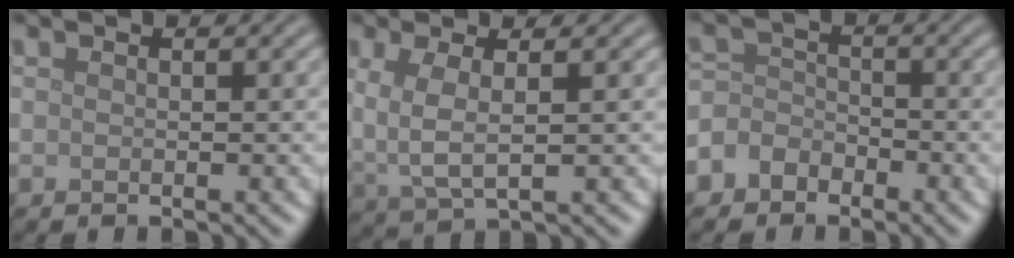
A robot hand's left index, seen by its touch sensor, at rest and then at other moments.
{"total": 3.7, "force": [0.8, 1.4, 3.4], "torque": [-0.082, -0.004, 0.014]}
{"total": 3.8, "force": [-2.1, 3.1, 0.8], "torque": [0.010, 0.007, -0.058]}